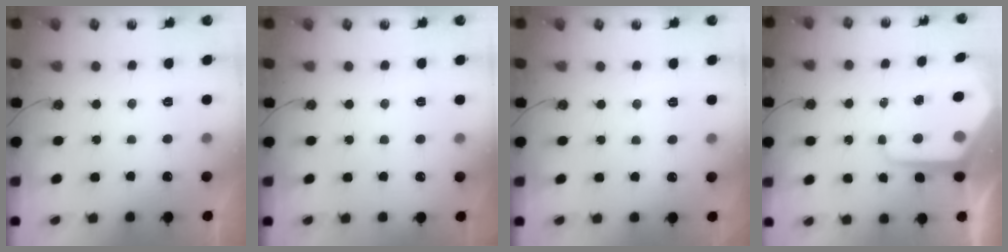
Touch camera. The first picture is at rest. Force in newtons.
{"total": 4.6, "press": 4.5, "slide": 0.5}
{"total": 3.8, "press": 3.7, "slide": 0.6}
{"total": 10.6, "press": 10.6, "slide": 0.9}